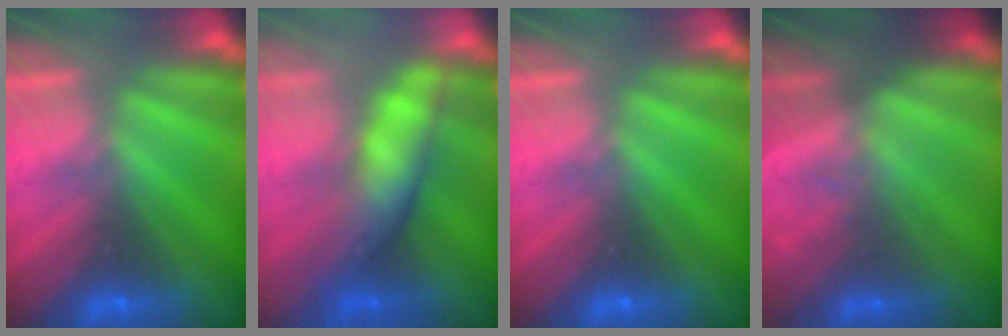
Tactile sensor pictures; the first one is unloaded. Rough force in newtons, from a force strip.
{"total": 4.5}
{"total": 0.0}
{"total": 1.4}